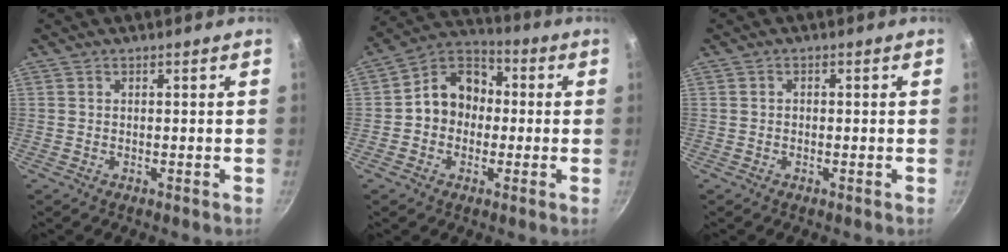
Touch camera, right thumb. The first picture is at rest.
{"total": 11.0, "force": [-0.3, 9.2, 6.1], "torque": [-0.054, 0.035, -0.027]}
{"total": 0.8, "force": [-0.1, 0.6, 0.4], "torque": [-0.008, 0.005, -0.003]}